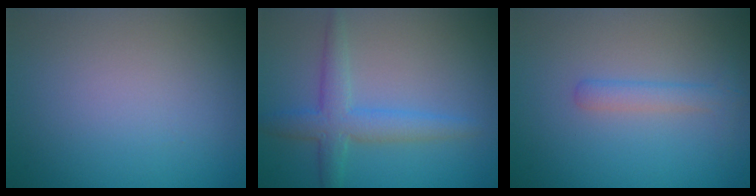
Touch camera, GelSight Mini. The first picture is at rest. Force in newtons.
{"total": 3.5, "press": 3.5, "slide": 0.1}
{"total": 1.8, "press": 1.8, "slide": 0.1}